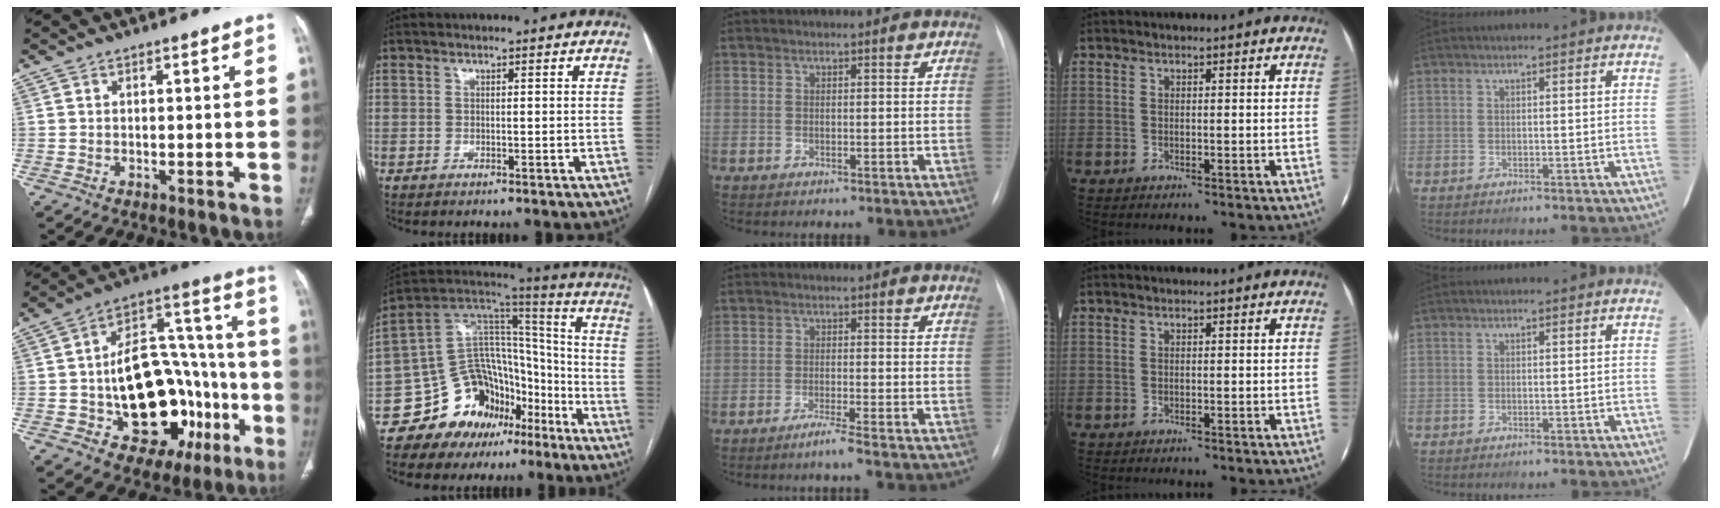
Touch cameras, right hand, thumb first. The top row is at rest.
{"thumb": {"total": 27.9, "force": [-7.2, 16.9, 21.0], "torque": [-0.270, 0.049, -0.084]}, "index": {"total": 17.1, "force": [-10.7, 11.4, 7.0], "torque": [-0.102, 0.100, -0.171]}, "middle": {"total": 2.3, "force": [-1.7, -0.8, 1.3], "torque": [-0.028, -0.005, -0.035]}}